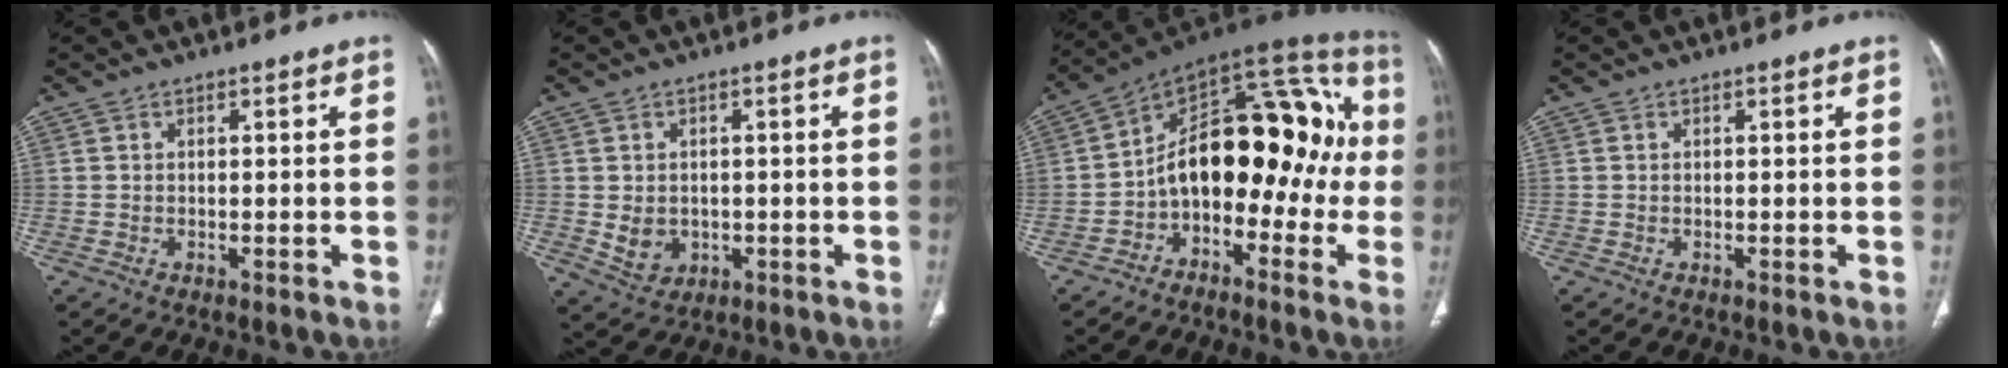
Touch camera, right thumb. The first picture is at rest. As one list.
[{"total": 4.7, "force": [-0.4, 4.0, 2.5], "torque": [-0.028, -0.001, 0.009]}, {"total": 21.4, "force": [-2.5, 12.5, 17.2], "torque": [-0.204, 0.087, -0.047]}, {"total": 0.0}]